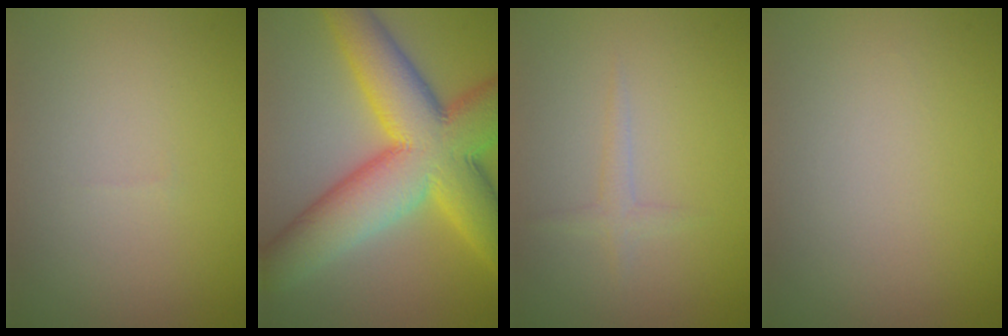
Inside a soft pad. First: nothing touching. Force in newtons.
{"total": 13.6, "press": 13.6, "slide": 0.1}
{"total": 1.1, "press": 1.1, "slide": 0.1}
{"total": 0.0}